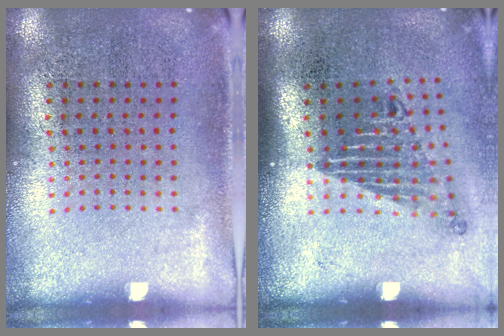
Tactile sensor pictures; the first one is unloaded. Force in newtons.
{"total": 1.7, "press": 1.2, "slide": 1.2}